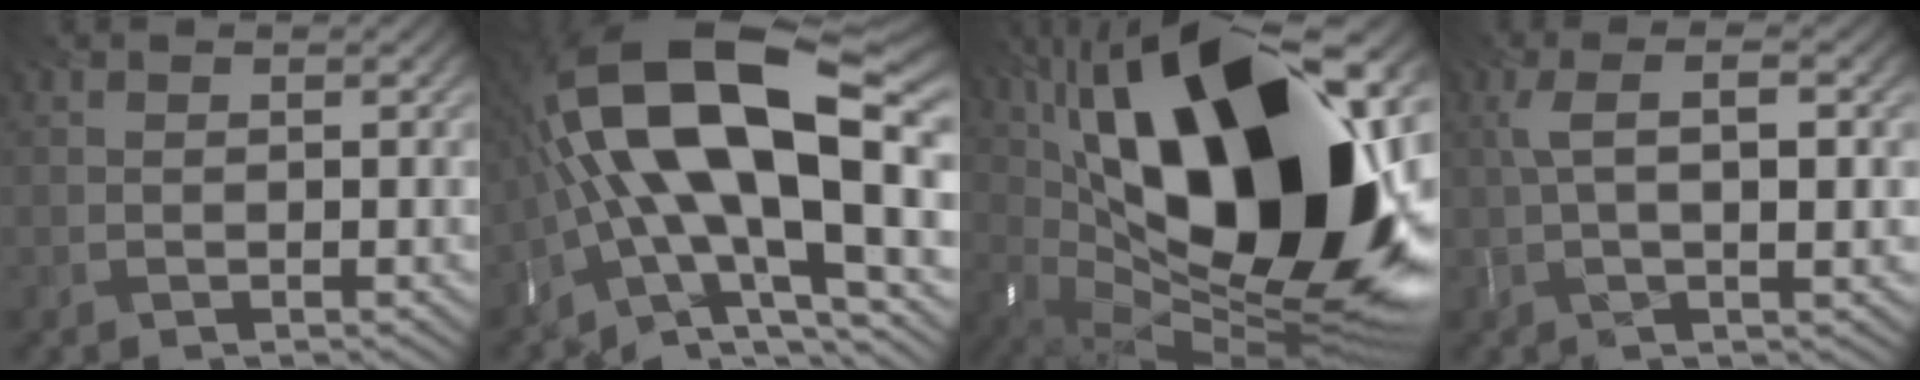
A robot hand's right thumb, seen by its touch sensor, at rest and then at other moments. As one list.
[{"total": 19.2, "force": [-0.2, 7.6, 17.6], "torque": [-0.310, 0.032, -0.016]}, {"total": 22.2, "force": [5.4, 10.4, 18.8], "torque": [-0.356, 0.043, 0.089]}, {"total": 4.4, "force": [0.6, 1.0, 4.2], "torque": [-0.091, 0.004, 0.014]}]